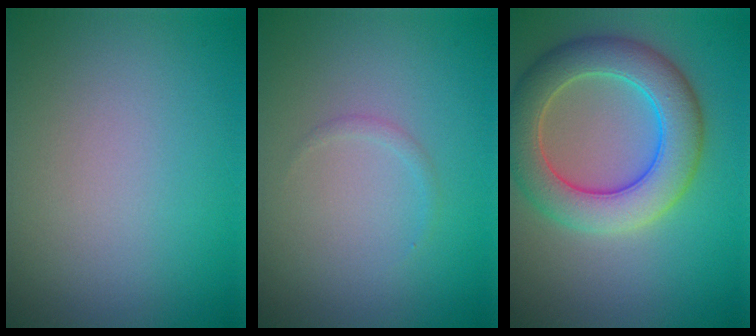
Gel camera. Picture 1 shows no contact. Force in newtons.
{"total": 0.5, "press": 0.5, "slide": 0.1}
{"total": 7.1, "press": 7.1, "slide": 0.3}